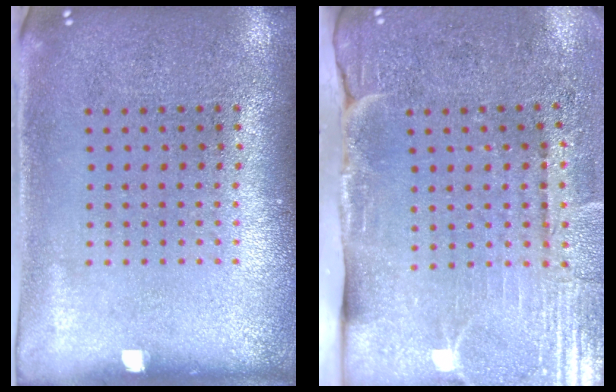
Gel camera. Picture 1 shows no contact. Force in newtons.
{"total": 4.5, "press": 3.8, "slide": 2.4}